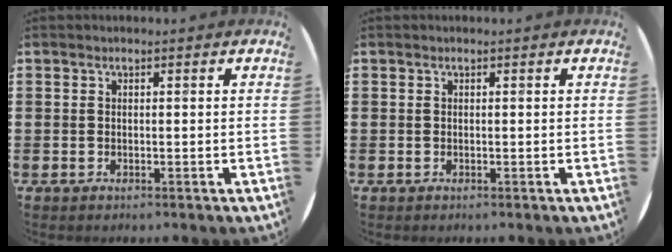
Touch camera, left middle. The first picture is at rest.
{"total": 0.0}